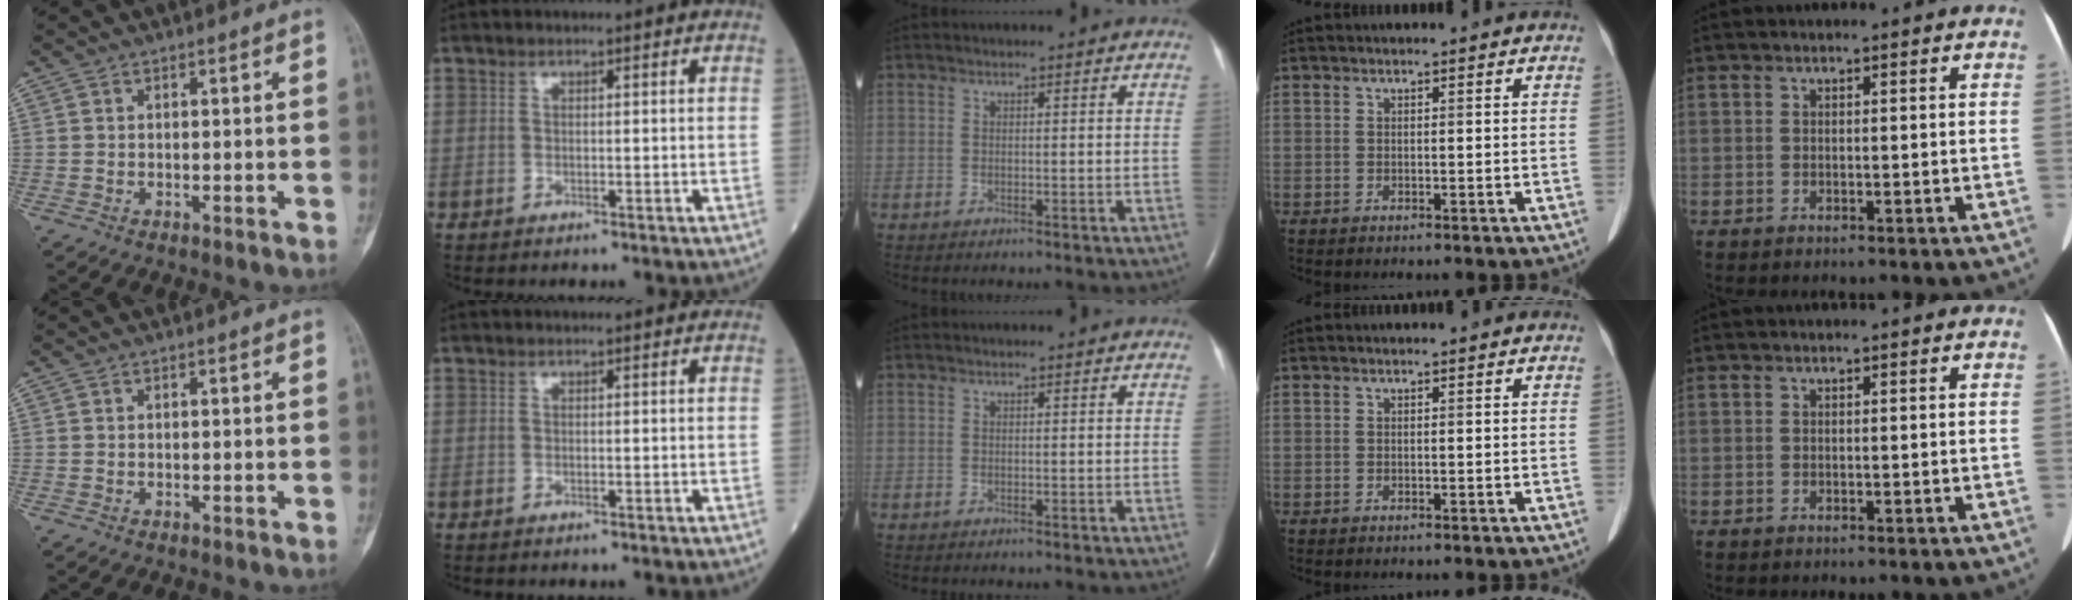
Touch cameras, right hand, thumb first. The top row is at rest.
{}